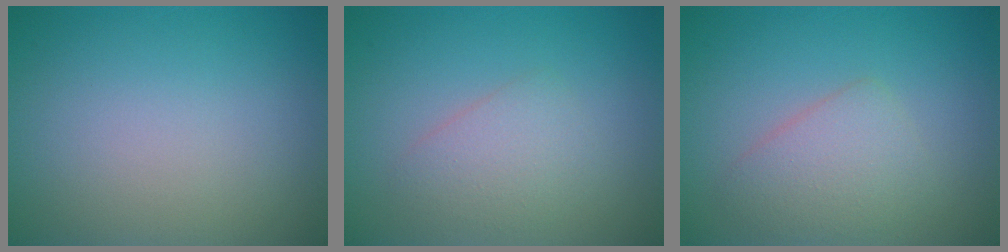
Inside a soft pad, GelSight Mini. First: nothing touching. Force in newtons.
{"total": 2.3, "press": 2.3, "slide": 0.1}
{"total": 2.9, "press": 2.9, "slide": 0.0}